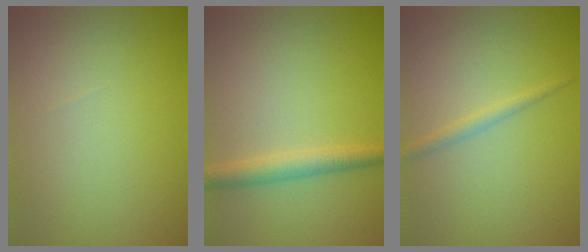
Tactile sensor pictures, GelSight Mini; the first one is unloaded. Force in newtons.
{"total": 2.5, "press": 2.5, "slide": 0.1}
{"total": 1.2, "press": 1.2, "slide": 0.0}